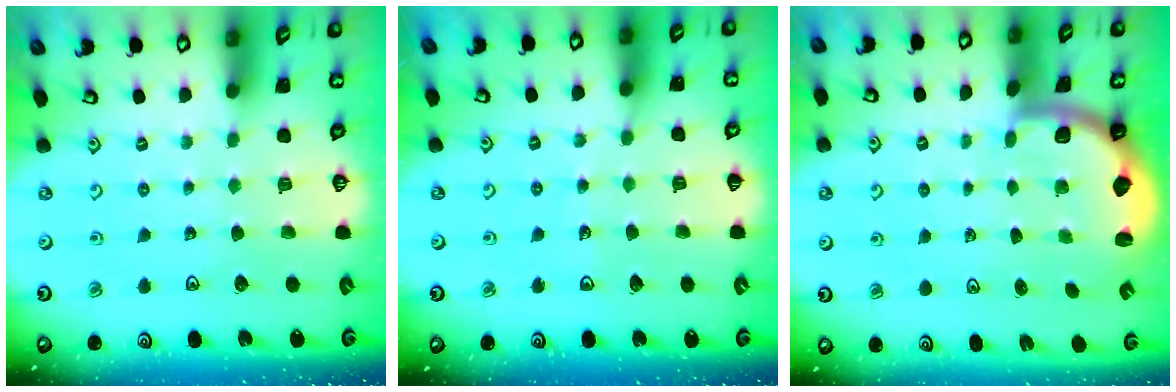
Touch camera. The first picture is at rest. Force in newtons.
{"total": 2.5, "press": 2.5, "slide": 0.2}
{"total": 1.9, "press": 1.8, "slide": 0.5}